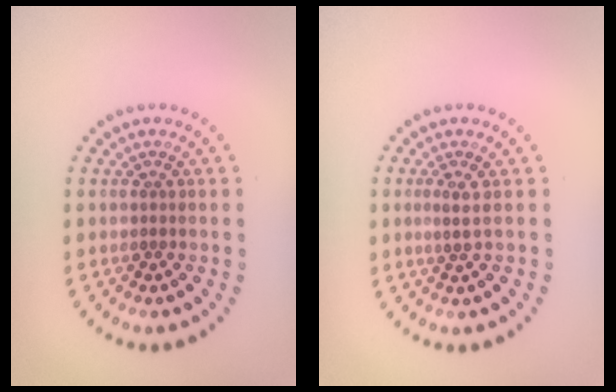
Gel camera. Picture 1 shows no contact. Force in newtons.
{"total": 1.1, "press": 0.8, "slide": 0.8}